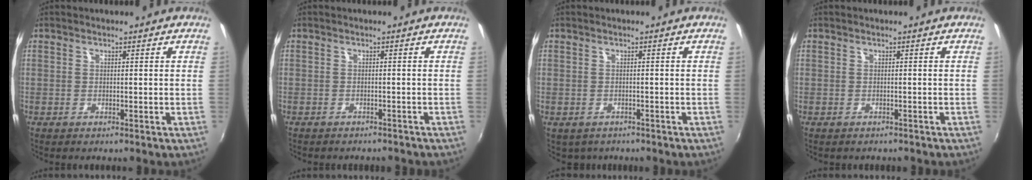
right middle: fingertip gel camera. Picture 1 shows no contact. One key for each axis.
{"total": 3.3, "fx": -3.0, "fy": 1.0, "fz": 0.9, "tx": -0.021, "ty": -0.012, "tz": -0.039}
{"total": 2.0, "fx": -1.2, "fy": 1.5, "fz": 0.5, "tx": -0.014, "ty": -0.007, "tz": -0.014}
{"total": 1.1, "fx": -0.9, "fy": 0.5, "fz": 0.2, "tx": -0.010, "ty": -0.003, "tz": -0.011}